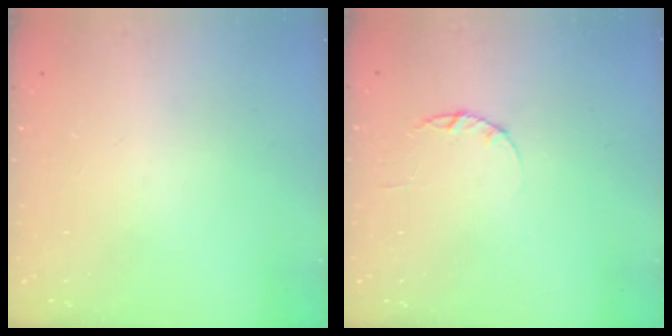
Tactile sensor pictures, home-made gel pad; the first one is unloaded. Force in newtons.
{"total": 1.7, "press": 1.7, "slide": 0.3}